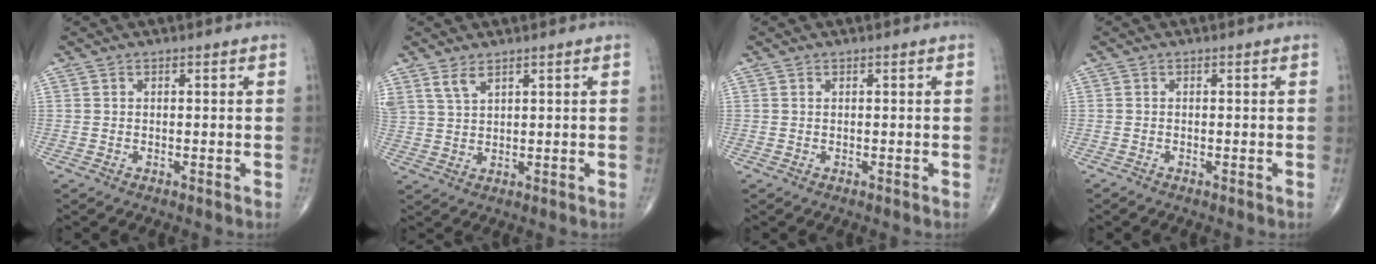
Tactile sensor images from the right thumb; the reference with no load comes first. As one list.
[{"total": 3.4, "force": [2.5, 1.2, 2.0], "torque": [-0.042, -0.009, 0.058]}, {"total": 0.0}, {"total": 0.0}]